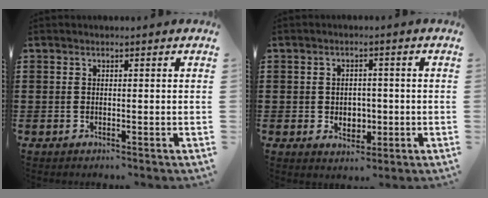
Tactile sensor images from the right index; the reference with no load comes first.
{"total": 2.8, "force": [-0.3, 2.4, 1.5], "torque": [-0.029, 0.002, -0.009]}